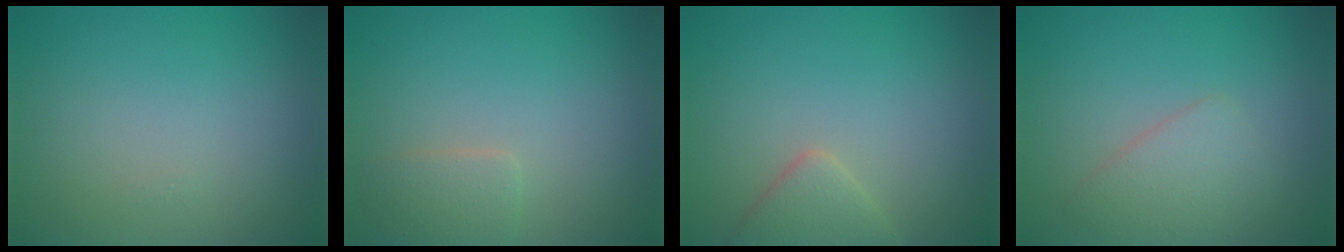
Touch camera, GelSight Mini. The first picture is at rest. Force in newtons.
{"total": 2.0, "press": 2.0, "slide": 0.0}
{"total": 2.8, "press": 2.8, "slide": 0.1}
{"total": 2.6, "press": 2.6, "slide": 0.1}